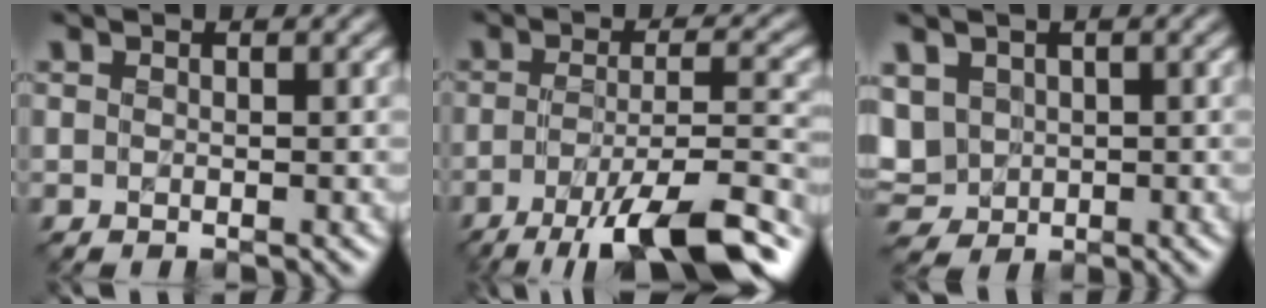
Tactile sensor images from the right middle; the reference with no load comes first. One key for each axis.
{"total": 11.2, "fx": -6.8, "fy": 2.5, "fz": 8.6, "tx": -0.130, "ty": 0.002, "tz": -0.112}
{"total": 4.0, "fx": 0.5, "fy": 3.5, "fz": 2.0, "tx": -0.065, "ty": 0.002, "tz": 0.016}